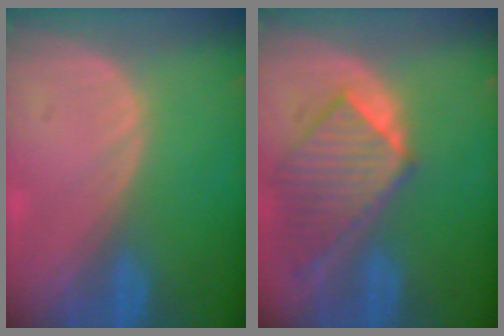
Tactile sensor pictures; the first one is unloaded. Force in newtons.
{"total": 8.6, "press": 7.8, "slide": 3.7}